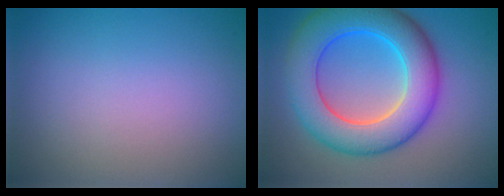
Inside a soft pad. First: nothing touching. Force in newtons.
{"total": 9.6, "press": 9.6, "slide": 0.3}